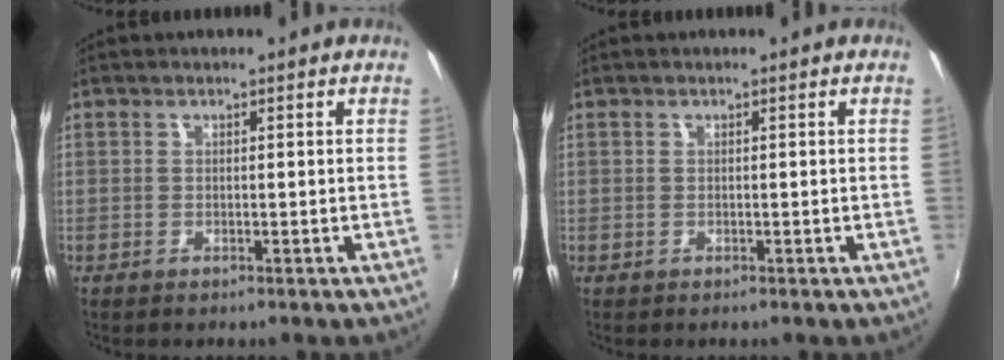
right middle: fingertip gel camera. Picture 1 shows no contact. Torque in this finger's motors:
{"motor_torque": [0.27, -0.23, 0.03, 0.02]}